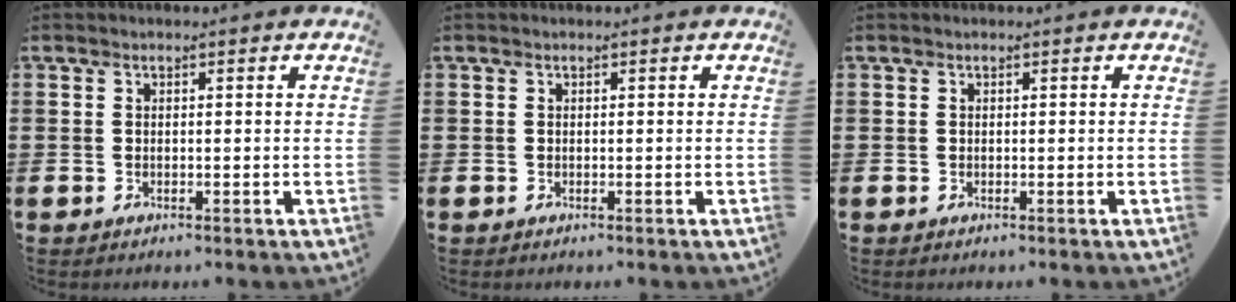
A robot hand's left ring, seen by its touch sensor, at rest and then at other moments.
{"total": 0.0}
{"total": 0.0}